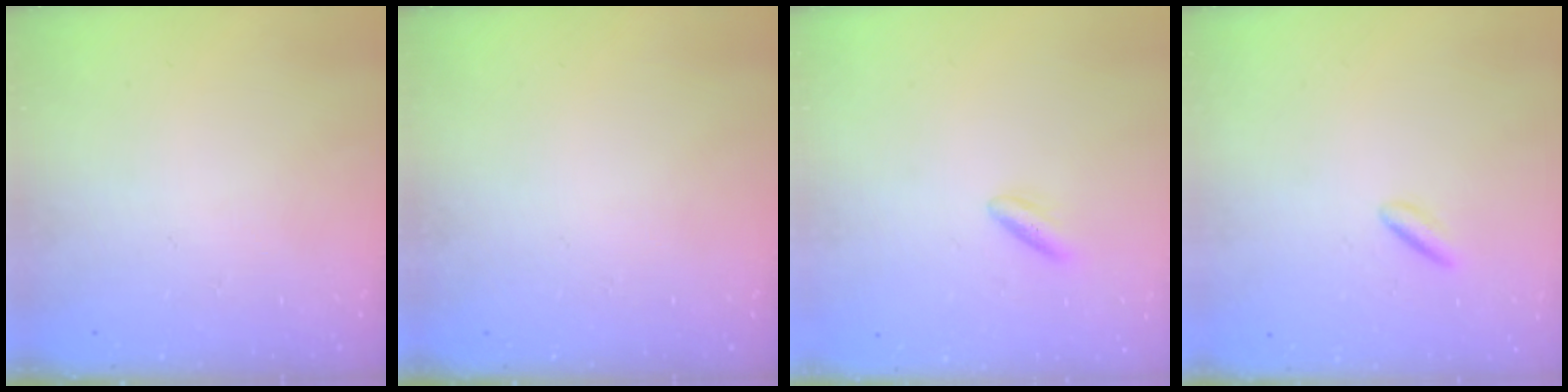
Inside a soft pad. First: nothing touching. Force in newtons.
{"total": 0.0}
{"total": 2.5, "press": 2.2, "slide": 1.2}
{"total": 2.2, "press": 2.1, "slide": 0.8}